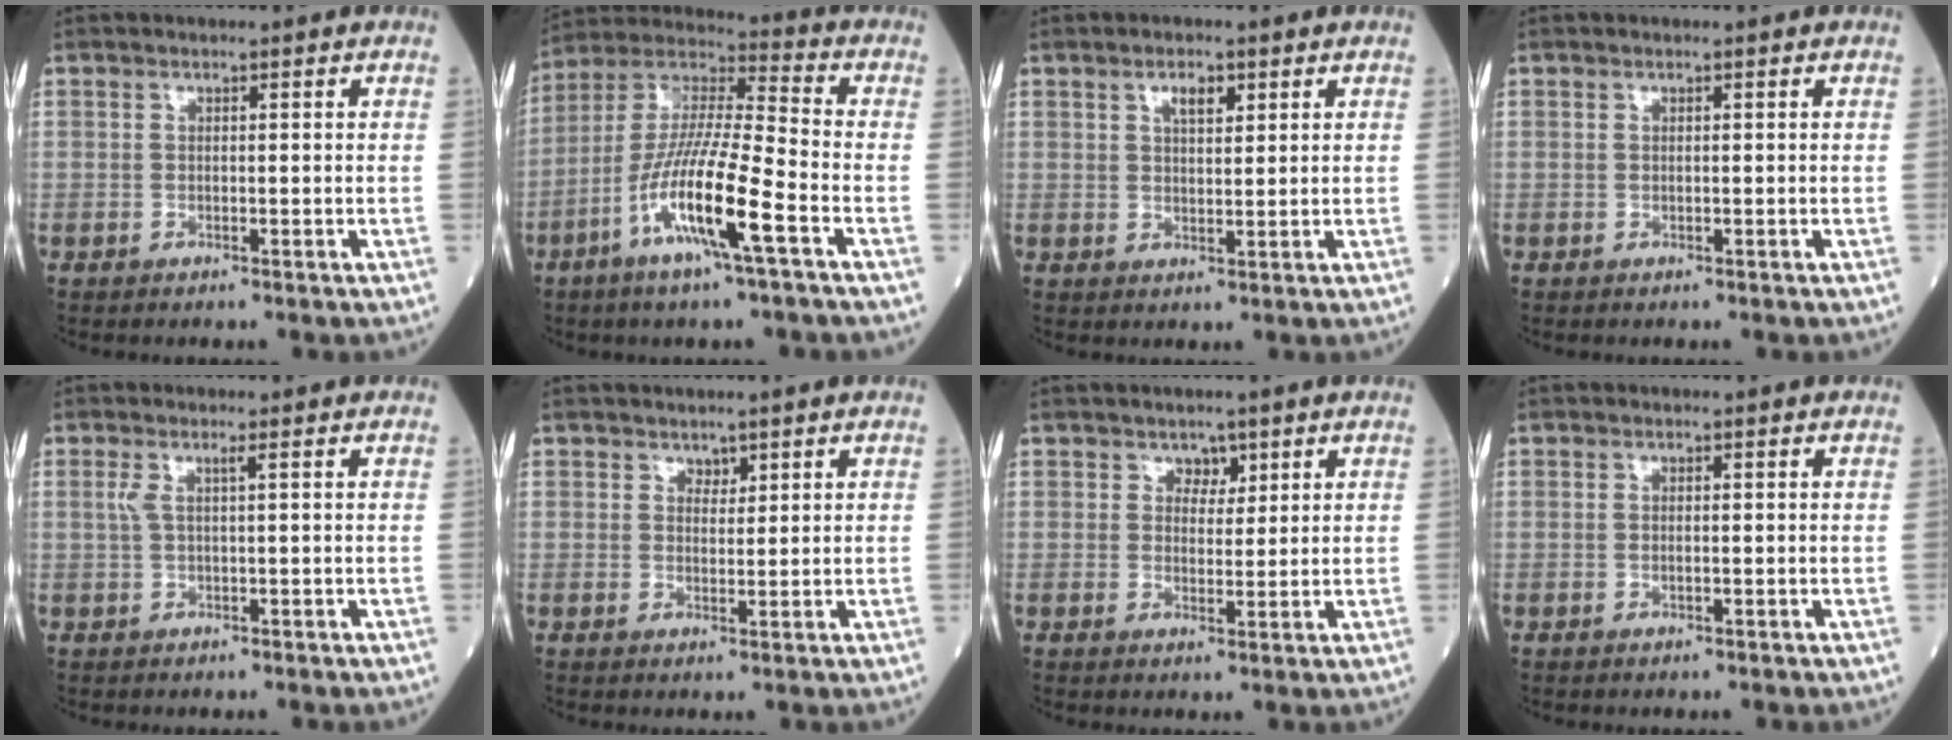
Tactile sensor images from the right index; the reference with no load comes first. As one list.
[{"total": 14.8, "force": [-6.1, 0.5, 13.5], "torque": [-0.275, -0.009, -0.119]}, {"total": 2.9, "force": [1.6, 1.1, 2.2], "torque": [-0.039, 0.002, 0.029]}, {"total": 0.0}, {"total": 1.5, "force": [0.4, -0.1, 1.5], "torque": [-0.039, 0.011, 0.008]}, {"total": 1.4, "force": [1.1, 0.7, 0.4], "torque": [-0.002, -0.002, 0.017]}, {"total": 2.2, "force": [1.4, 1.5, 0.8], "torque": [-0.004, -0.001, 0.022]}, {"total": 0.5, "force": [-0.1, 0.0, 0.5], "torque": [-0.013, -0.001, 0.000]}]